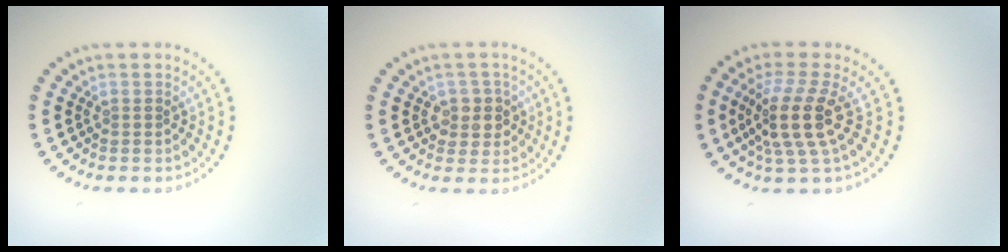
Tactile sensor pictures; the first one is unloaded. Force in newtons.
{"total": 2.2, "press": 2.0, "slide": 0.8}
{"total": 4.4, "press": 3.4, "slide": 2.9}